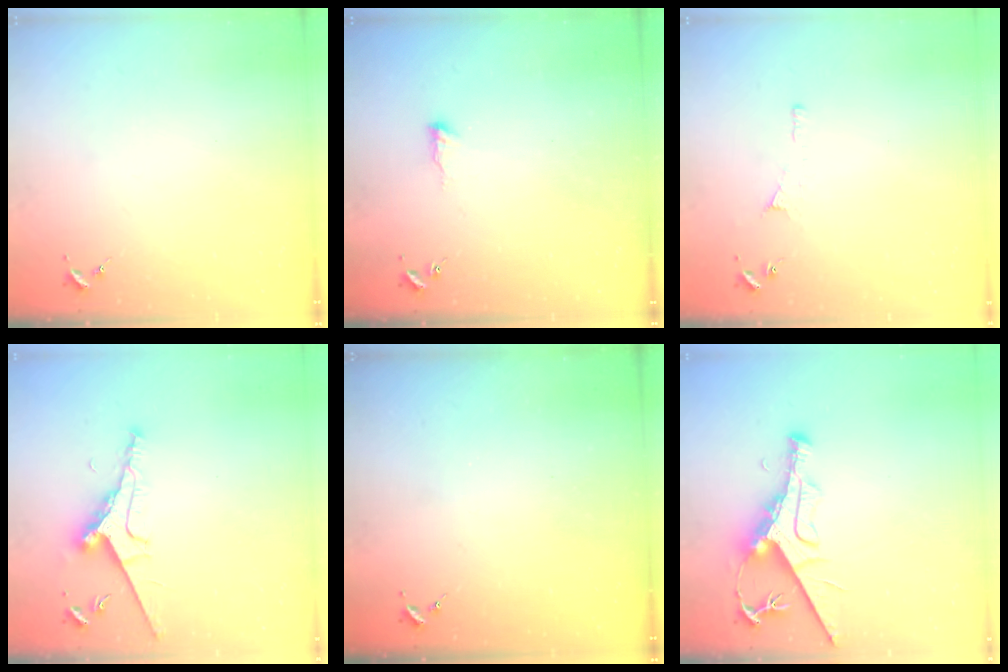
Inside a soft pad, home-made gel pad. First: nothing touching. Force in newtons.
{"total": 4.8, "press": 4.7, "slide": 0.7}
{"total": 3.9, "press": 3.9, "slide": 0.4}
{"total": 9.4, "press": 9.3, "slide": 1.2}
{"total": 0.0}
{"total": 10.5, "press": 10.4, "slide": 1.3}